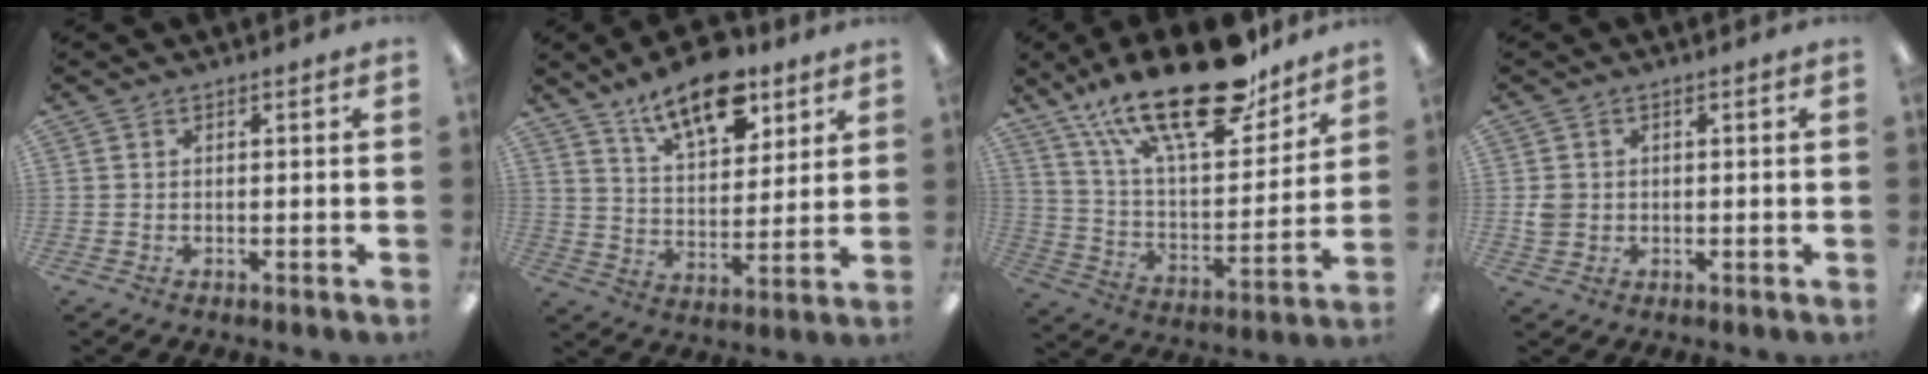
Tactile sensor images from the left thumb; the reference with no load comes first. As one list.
[{"total": 15.0, "force": [10.3, 6.9, 8.5], "torque": [-0.125, -0.051, 0.178]}, {"total": 26.9, "force": [18.2, 10.0, 17.1], "torque": [-0.289, -0.105, 0.307]}, {"total": 2.7, "force": [0.0, 2.6, 1.0], "torque": [-0.010, 0.001, -0.002]}]